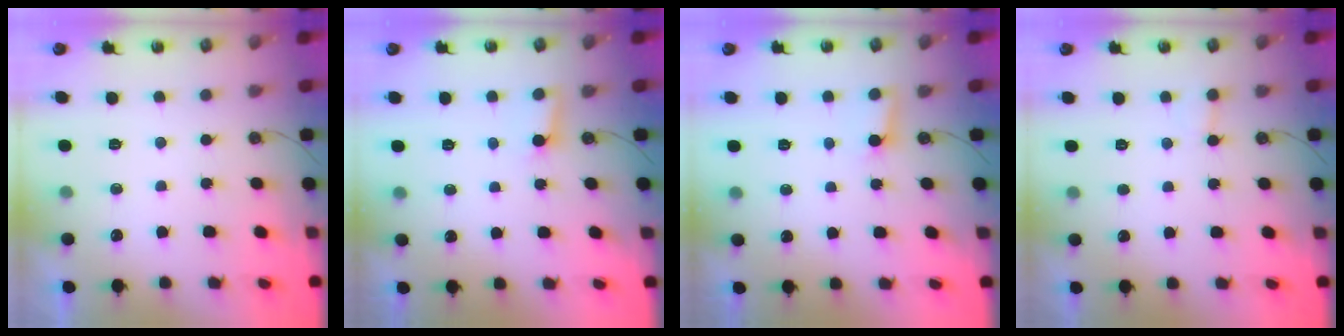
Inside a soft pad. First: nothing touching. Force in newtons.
{"total": 2.6, "press": 2.6, "slide": 0.3}
{"total": 2.6, "press": 2.6, "slide": 0.3}
{"total": 3.9, "press": 3.9, "slide": 0.6}